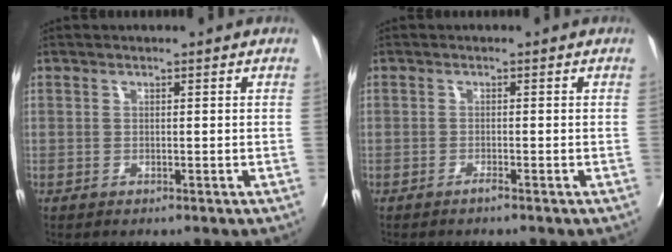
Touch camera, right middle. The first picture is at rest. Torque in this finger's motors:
{"motor_torque": [-0.09, -1.24, -0.13, -0.01]}